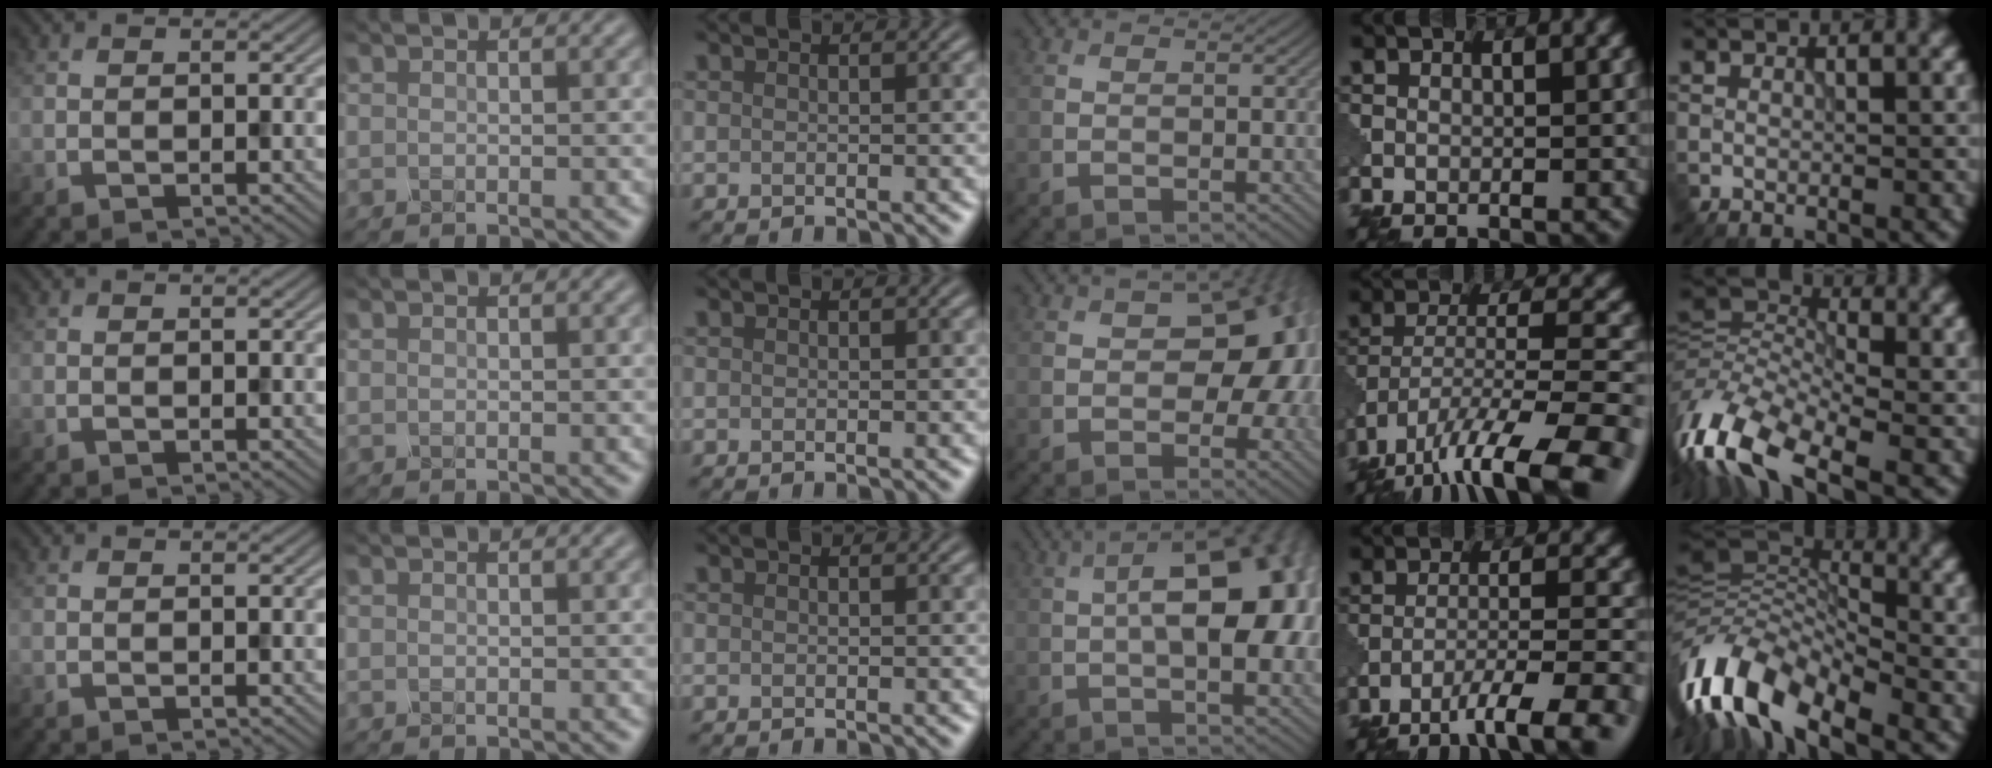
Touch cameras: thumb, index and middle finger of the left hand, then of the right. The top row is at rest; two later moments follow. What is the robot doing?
{"motion": "shake", "object": "salt shaker"}